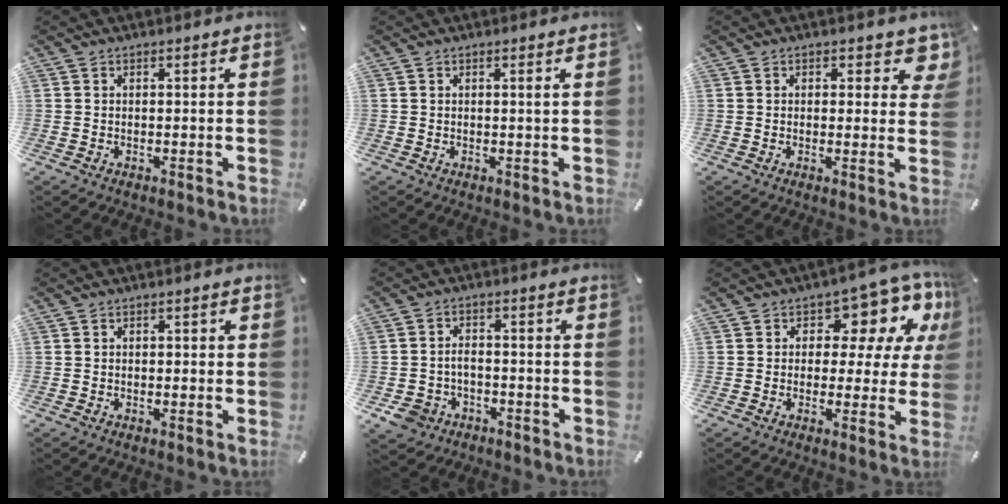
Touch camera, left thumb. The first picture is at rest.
{"total": 0.8, "force": [0.2, -0.1, 0.7], "torque": [-0.013, -0.001, 0.002]}
{"total": 4.8, "force": [2.7, 2.7, 2.9], "torque": [-0.016, -0.015, 0.039]}
{"total": 1.0, "force": [-0.2, 0.6, 0.8], "torque": [-0.015, 0.004, -0.005]}
{"total": 5.6, "force": [-2.7, 4.2, 2.4], "torque": [-0.059, 0.013, -0.053]}
{"total": 10.8, "force": [4.9, 6.7, 6.9], "torque": [-0.084, -0.041, 0.084]}